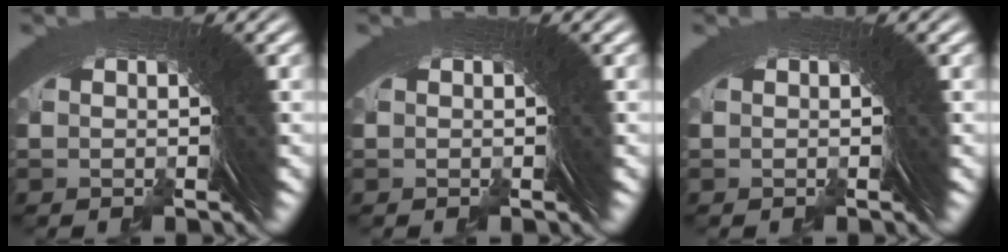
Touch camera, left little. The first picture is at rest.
{"total": 0.0}
{"total": 0.0}